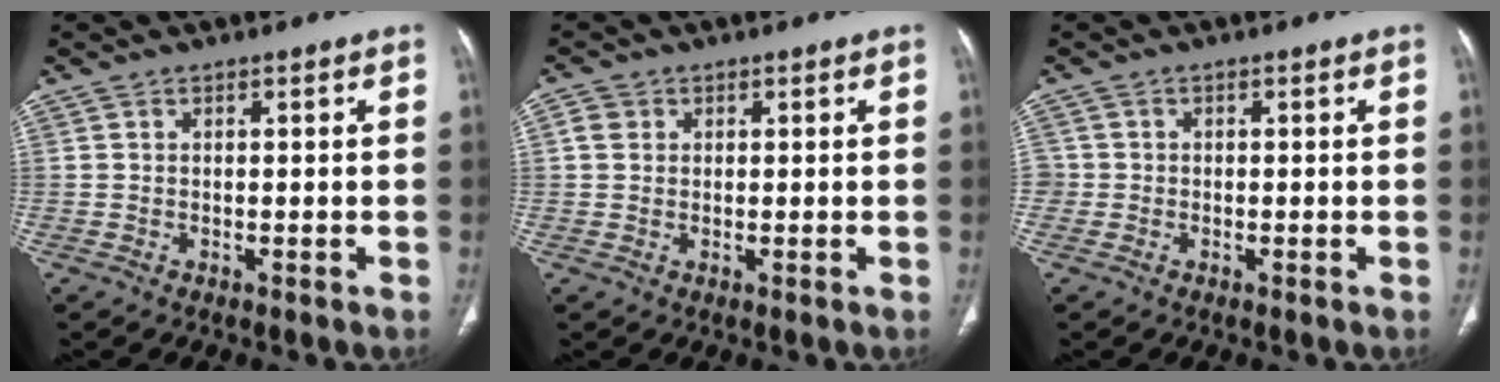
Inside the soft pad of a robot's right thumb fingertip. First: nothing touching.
{"total": 2.3, "force": [0.7, 2.0, 0.9], "torque": [-0.008, 0.000, 0.012]}
{"total": 1.8, "force": [-0.3, 1.8, 0.2], "torque": [0.007, 0.006, -0.005]}